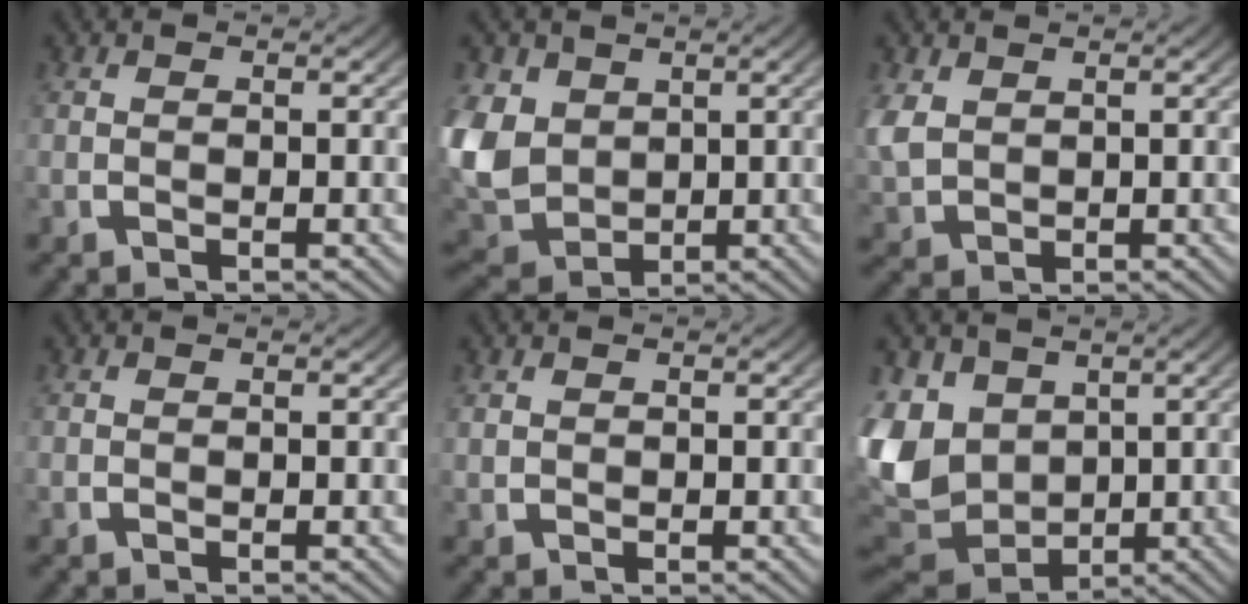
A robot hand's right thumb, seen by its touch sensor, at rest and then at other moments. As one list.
[{"total": 9.9, "force": [-1.0, 8.1, 5.6], "torque": [-0.174, -0.058, 0.015]}, {"total": 3.1, "force": [0.8, 2.5, 1.6], "torque": [-0.052, -0.011, 0.033]}, {"total": 0.0}, {"total": 0.7, "force": [0.4, 0.5, 0.2], "torque": [-0.007, -0.002, 0.013]}, {"total": 11.5, "force": [-1.1, 9.3, 6.8], "torque": [-0.202, -0.060, 0.012]}]